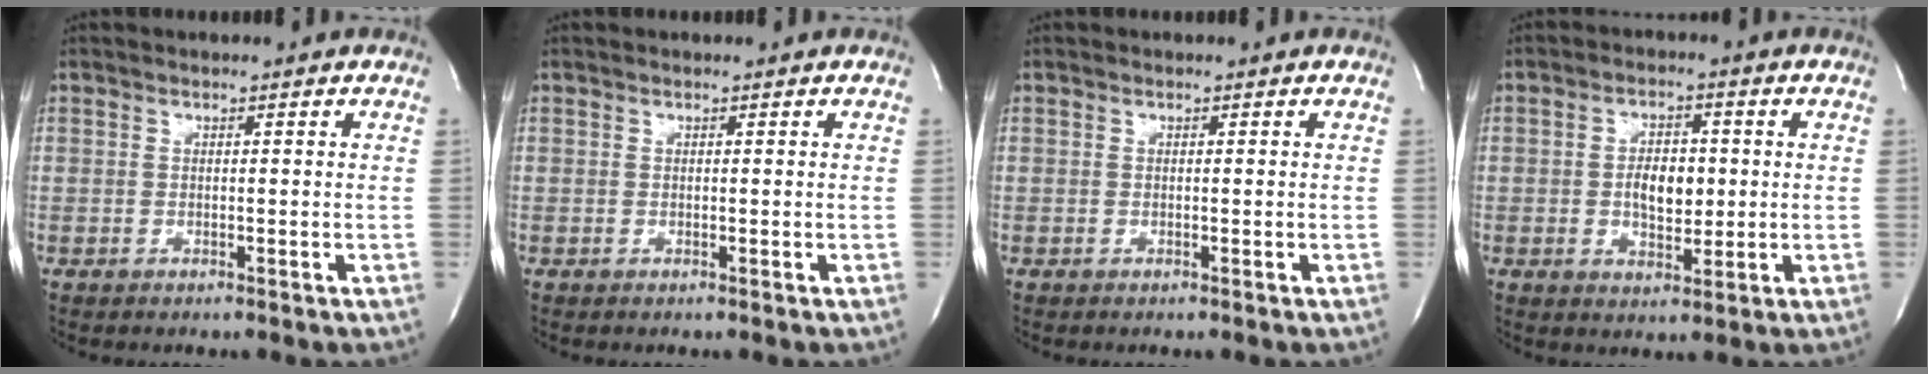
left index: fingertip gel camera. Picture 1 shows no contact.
{"total": 0.0}
{"total": 0.0}
{"total": 5.5, "force": [-0.1, 3.0, 4.6], "torque": [-0.078, 0.001, 0.002]}